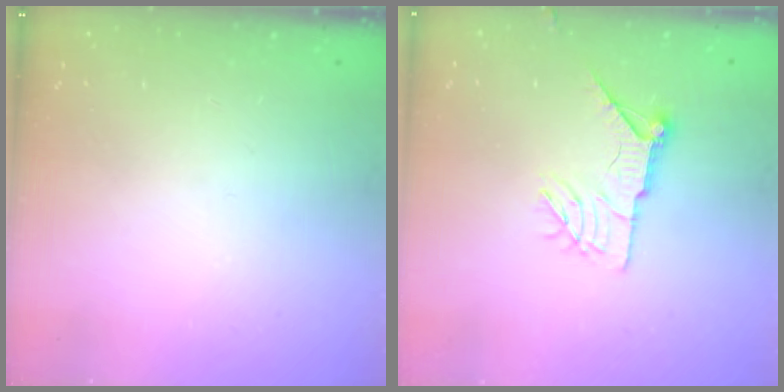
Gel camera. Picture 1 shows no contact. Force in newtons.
{"total": 9.9, "press": 9.9, "slide": 1.0}